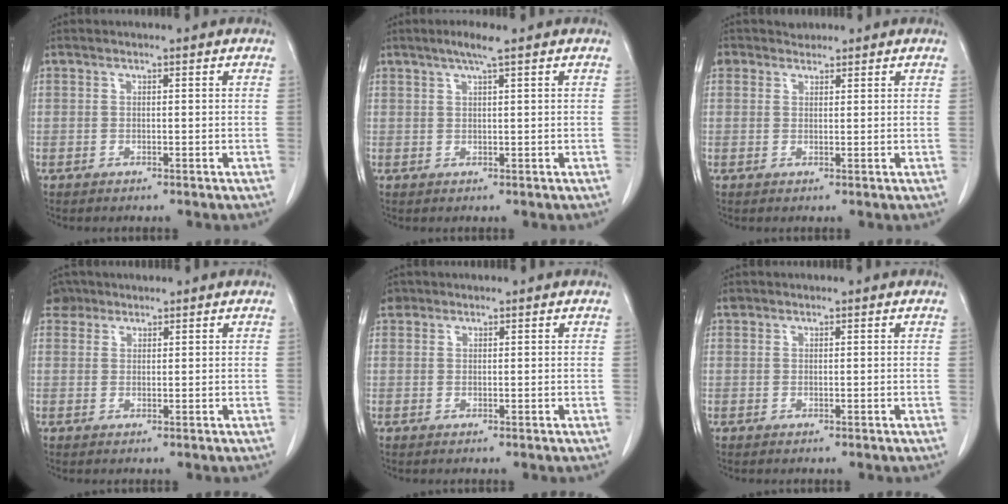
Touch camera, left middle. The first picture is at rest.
{"total": 2.8, "force": [1.8, -0.3, 2.1], "torque": [-0.046, 0.002, 0.036]}
{"total": 2.2, "force": [1.6, 1.5, -0.1], "torque": [0.002, 0.014, 0.027]}
{"total": 2.6, "force": [2.1, 1.5, -0.2], "torque": [0.002, 0.010, 0.036]}
{"total": 1.2, "force": [1.0, 0.8, 0.0], "torque": [0.003, 0.008, 0.015]}
{"total": 0.6, "force": [0.5, 0.3, 0.0], "torque": [-0.005, 0.007, 0.009]}